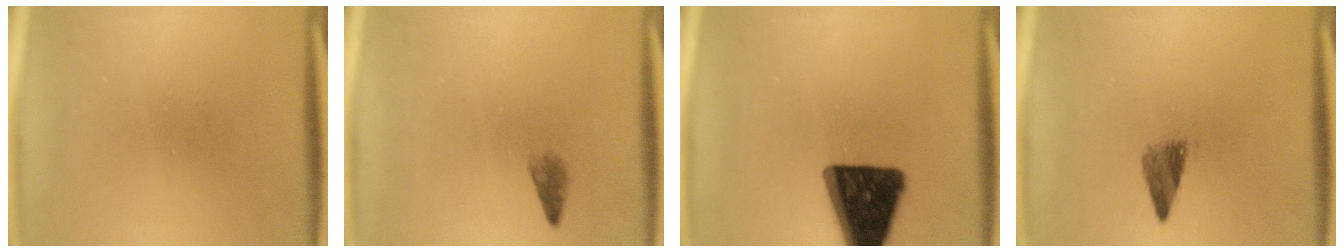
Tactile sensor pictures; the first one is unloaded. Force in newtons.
{"total": 1.2}
{"total": 16.6}
{"total": 2.9}